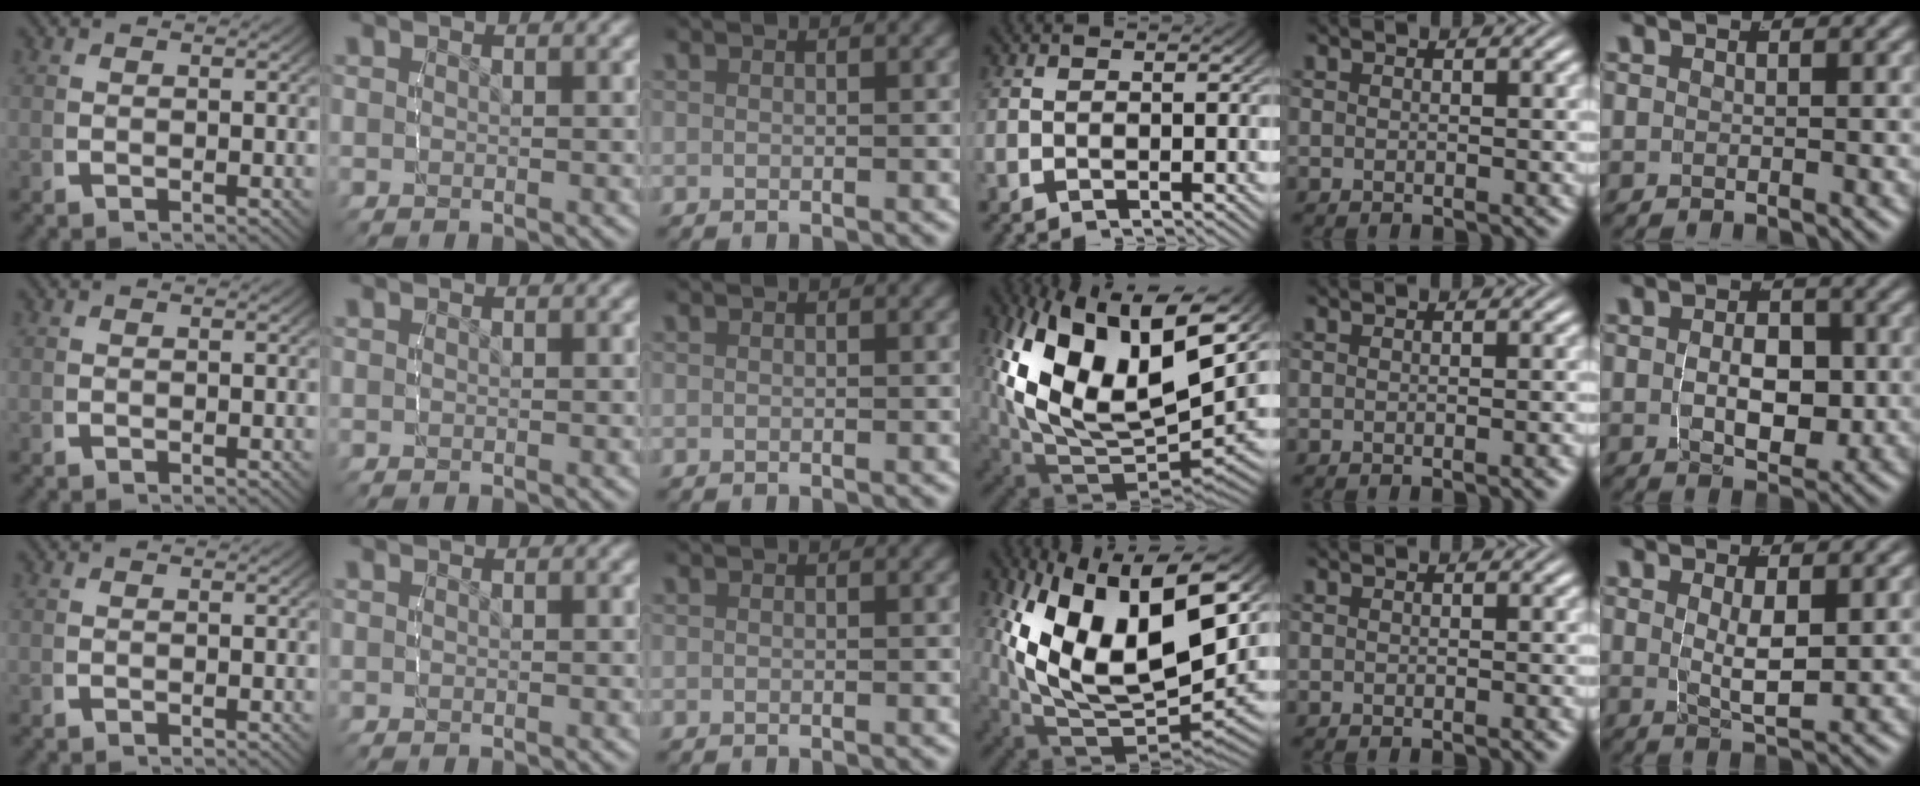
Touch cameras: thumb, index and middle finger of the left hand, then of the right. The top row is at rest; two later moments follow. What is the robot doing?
{"motion": "lift_and_place", "object": "tape"}